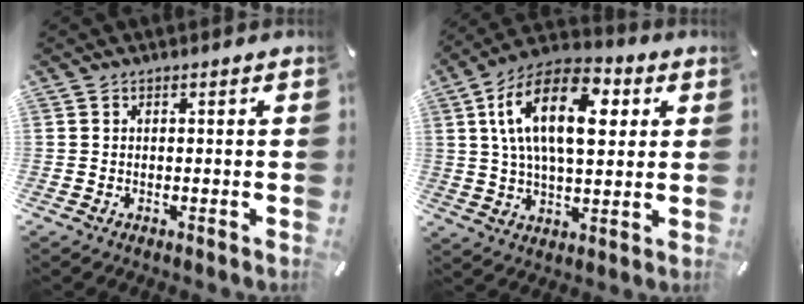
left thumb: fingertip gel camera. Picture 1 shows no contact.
{"total": 18.5, "force": [5.5, 10.2, 14.5], "torque": [-0.272, 0.002, 0.087]}